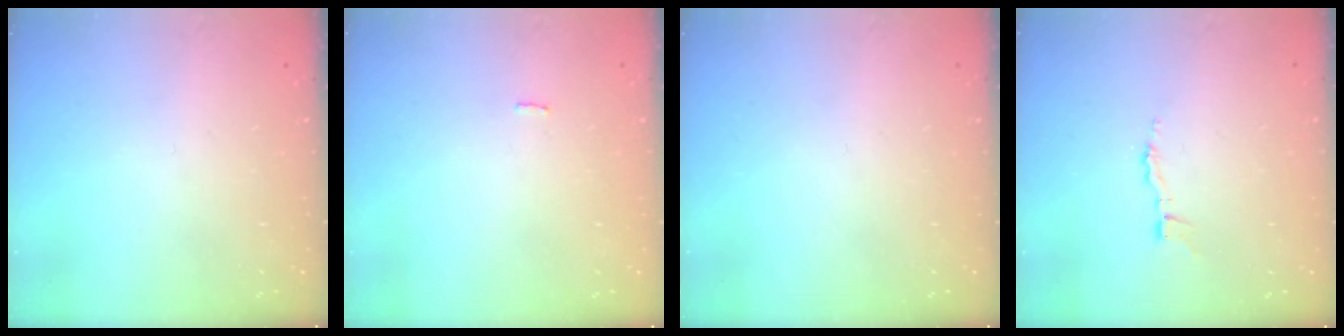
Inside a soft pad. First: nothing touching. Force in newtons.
{"total": 0.5, "press": 0.4, "slide": 0.3}
{"total": 0.0}
{"total": 3.6, "press": 3.6, "slide": 0.2}